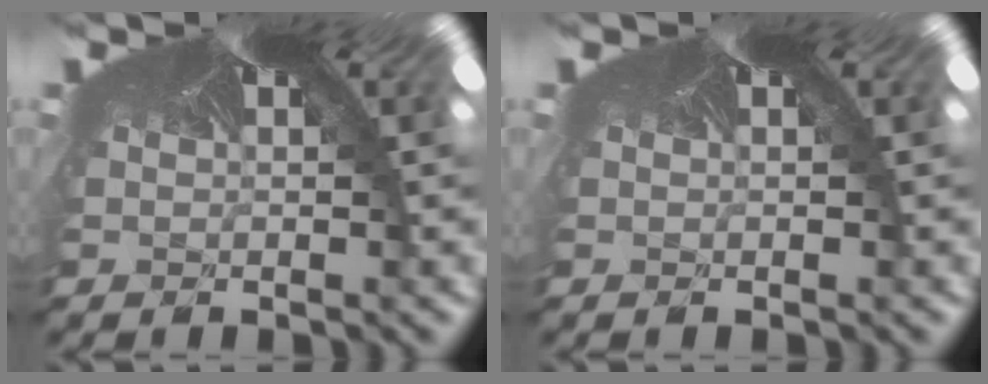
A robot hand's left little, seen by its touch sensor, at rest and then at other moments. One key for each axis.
{"total": 0.0}